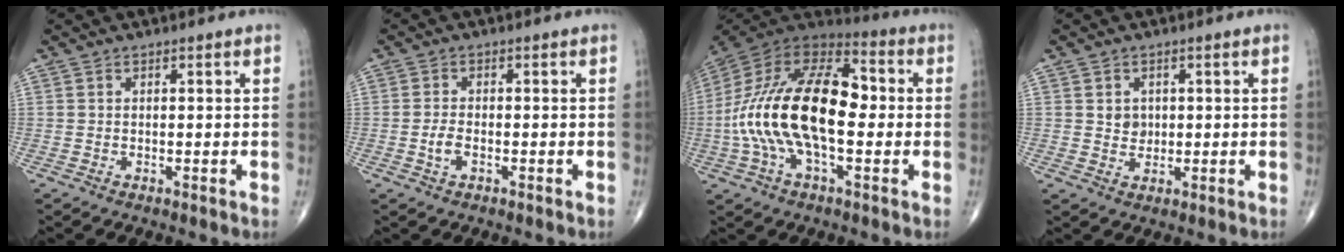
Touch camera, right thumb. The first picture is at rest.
{"total": 2.6, "force": [-0.8, 1.3, 2.1], "torque": [-0.046, 0.006, -0.016]}
{"total": 23.9, "force": [-1.2, 11.7, 20.8], "torque": [-0.395, 0.034, -0.031]}
{"total": 2.7, "force": [0.5, 2.3, 1.3], "torque": [-0.007, -0.003, 0.012]}